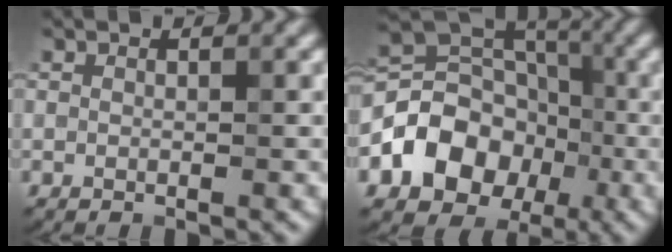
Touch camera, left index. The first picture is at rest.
{"total": 8.2, "force": [-2.6, 6.5, 4.2], "torque": [-0.054, 0.002, -0.058]}